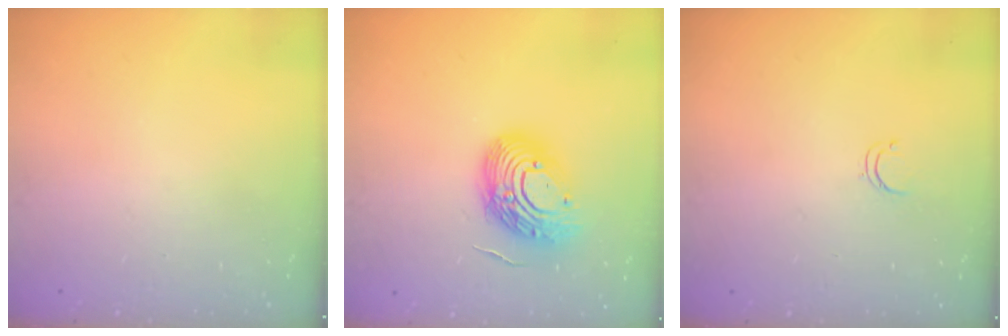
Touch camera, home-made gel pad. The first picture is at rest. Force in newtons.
{"total": 14.4, "press": 14.2, "slide": 2.0}
{"total": 3.1, "press": 3.1, "slide": 0.4}